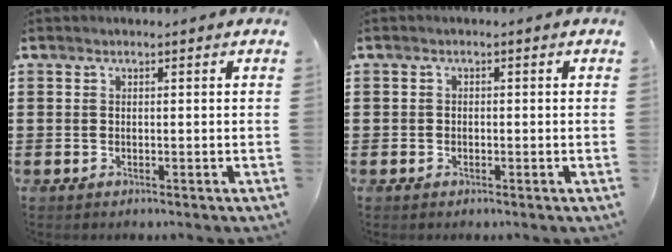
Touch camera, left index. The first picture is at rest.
{"total": 0.8, "force": [-0.5, 0.6, 0.3], "torque": [-0.007, -0.001, -0.010]}